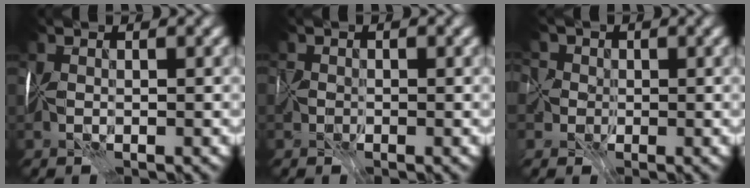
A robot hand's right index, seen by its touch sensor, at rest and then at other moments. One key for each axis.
{"total": 0.8, "fx": -0.7, "fy": 0.3, "fz": 0.0, "tx": 0.000, "ty": -0.012, "tz": -0.010}
{"total": 4.3, "fx": -0.6, "fy": 3.9, "fz": 1.8, "tx": -0.037, "ty": 0.013, "tz": -0.045}